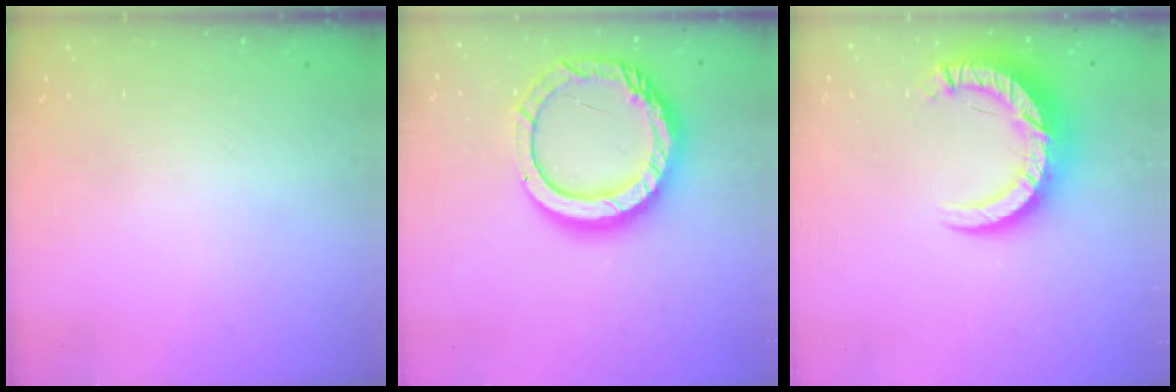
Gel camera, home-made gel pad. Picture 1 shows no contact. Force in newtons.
{"total": 16.9, "press": 16.8, "slide": 1.2}
{"total": 12.6, "press": 12.5, "slide": 1.3}